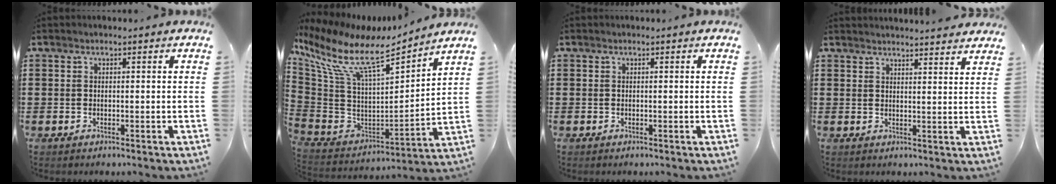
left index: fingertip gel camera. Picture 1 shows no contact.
{"total": 11.3, "force": [7.7, 3.0, 7.7], "torque": [-0.184, -0.059, 0.130]}
{"total": 0.0}
{"total": 2.7, "force": [2.6, -0.5, 0.1], "torque": [-0.010, -0.014, 0.050]}